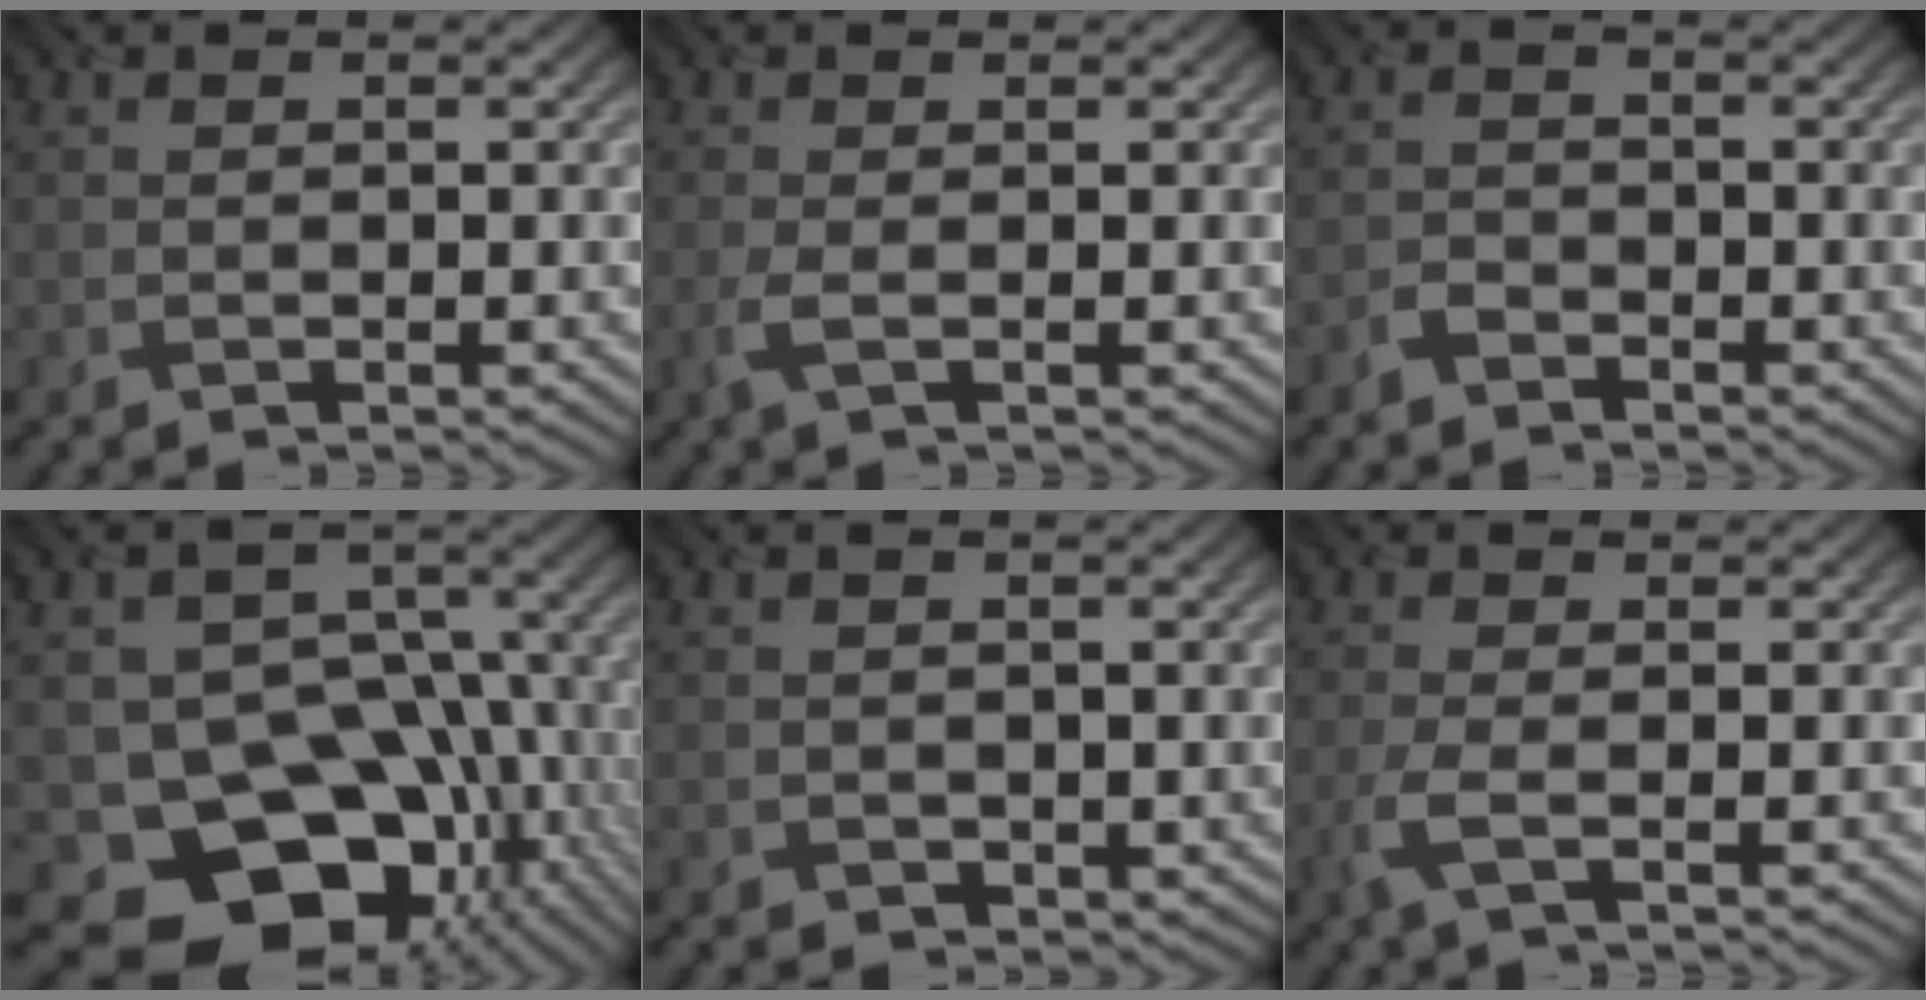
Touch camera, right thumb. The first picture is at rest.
{"total": 1.8, "force": [-0.4, 0.3, 1.7], "torque": [-0.046, 0.001, -0.013]}
{"total": 1.9, "force": [-1.6, 0.9, 0.5], "torque": [-0.009, 0.004, -0.038]}
{"total": 16.2, "force": [-6.5, 12.3, 8.3], "torque": [-0.118, -0.018, -0.098]}
{"total": 1.2, "force": [-0.2, 1.1, 0.2], "torque": [-0.009, -0.008, -0.006]}
{"total": 2.8, "force": [-1.0, 0.5, 2.5], "torque": [-0.063, 0.002, -0.029]}